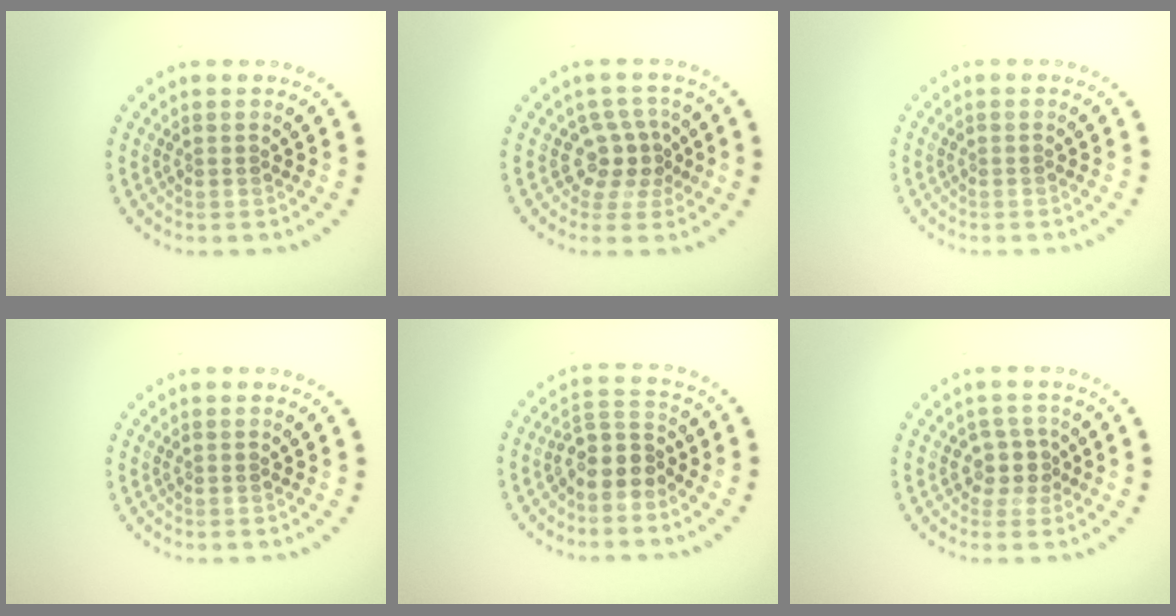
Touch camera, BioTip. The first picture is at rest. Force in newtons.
{"total": 2.9, "press": 2.2, "slide": 1.9}
{"total": 0.0}
{"total": 0.0}
{"total": 3.2, "press": 2.6, "slide": 1.9}
{"total": 2.3, "press": 1.9, "slide": 1.3}